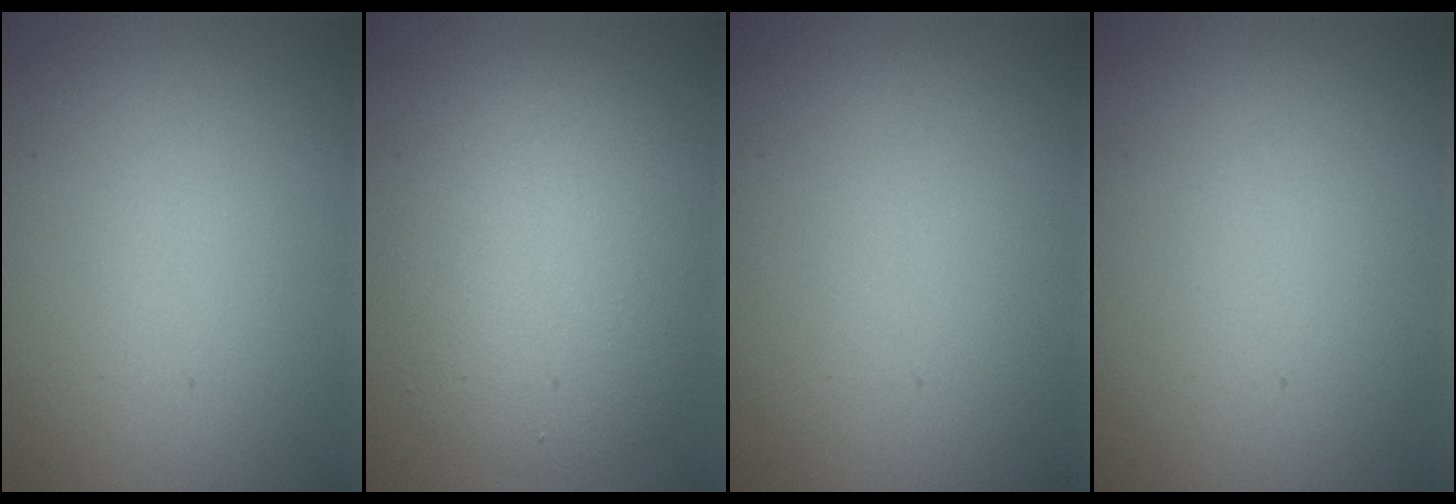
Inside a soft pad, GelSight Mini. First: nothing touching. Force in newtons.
{"total": 5.5, "press": 5.5, "slide": 0.2}
{"total": 0.0}
{"total": 0.0}